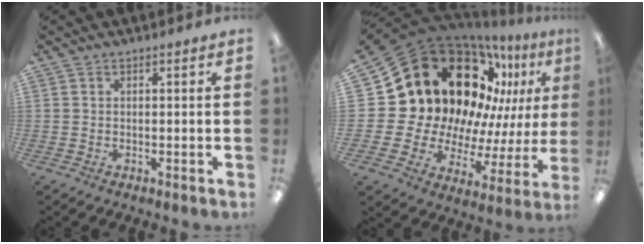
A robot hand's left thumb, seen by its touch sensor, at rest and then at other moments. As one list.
[{"total": 26.8, "force": [12.4, 18.3, 15.1], "torque": [-0.265, -0.100, 0.258]}]